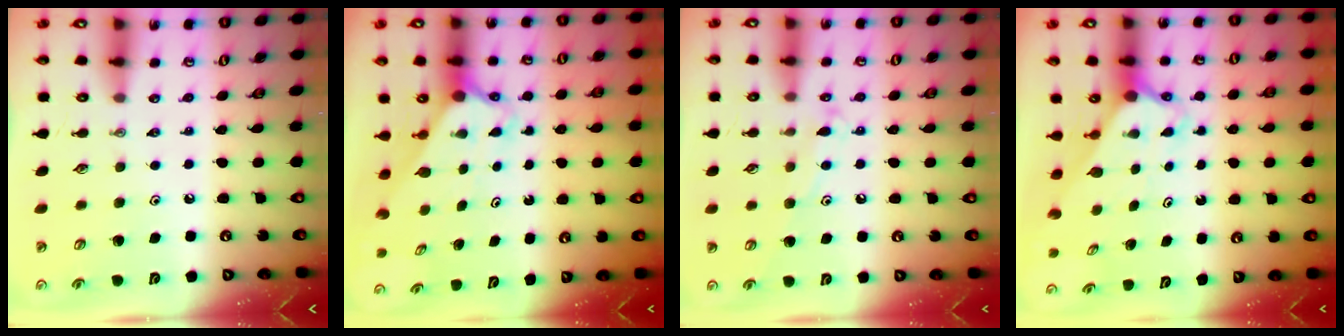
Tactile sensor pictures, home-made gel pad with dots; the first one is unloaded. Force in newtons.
{"total": 2.7, "press": 2.7, "slide": 0.1}
{"total": 9.0, "press": 9.0, "slide": 0.7}
{"total": 2.6, "press": 2.6, "slide": 0.1}